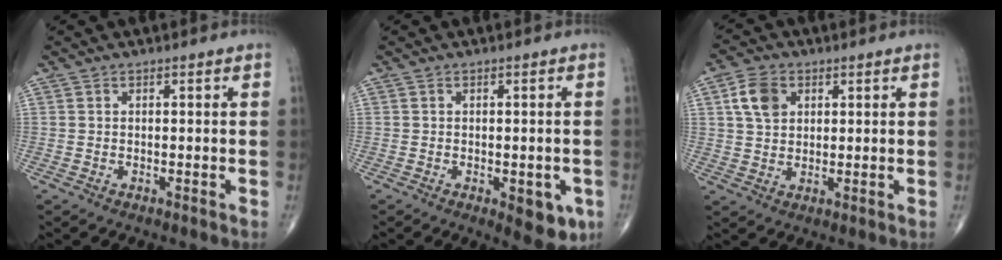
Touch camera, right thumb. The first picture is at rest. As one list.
[{"total": 6.5, "force": [-2.3, 2.9, 5.3], "torque": [-0.040, -0.004, -0.022]}, {"total": 6.4, "force": [2.2, 4.6, 3.9], "torque": [-0.060, -0.001, 0.038]}]